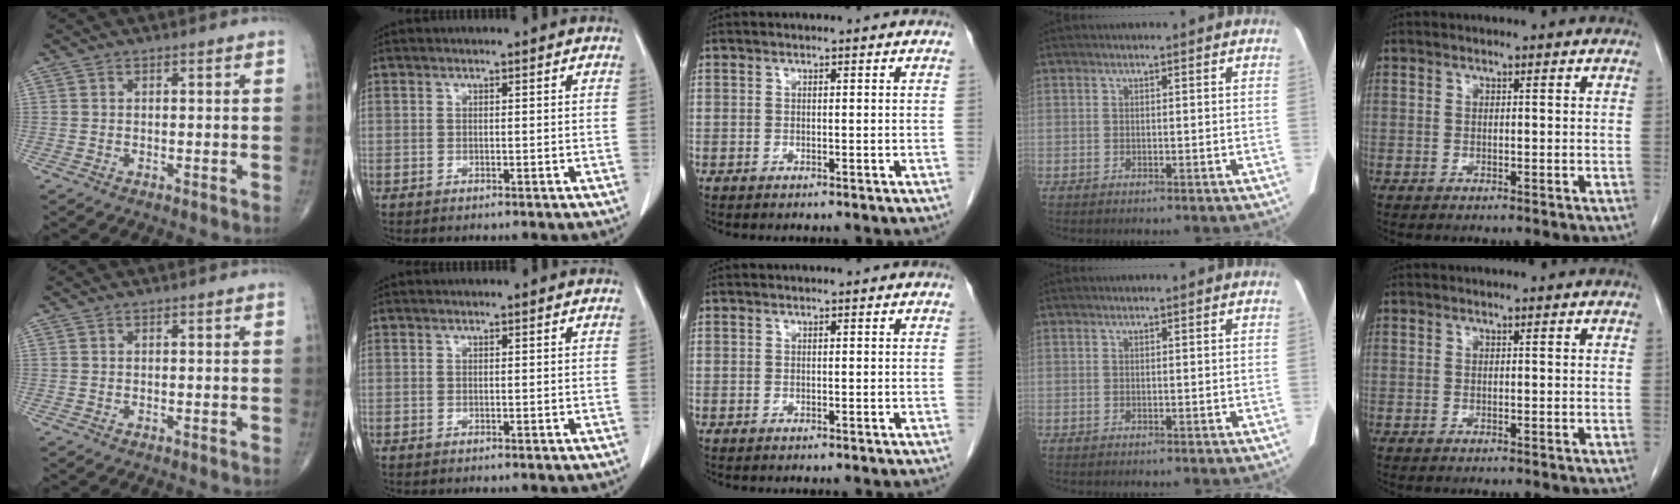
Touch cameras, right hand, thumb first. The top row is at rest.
{}